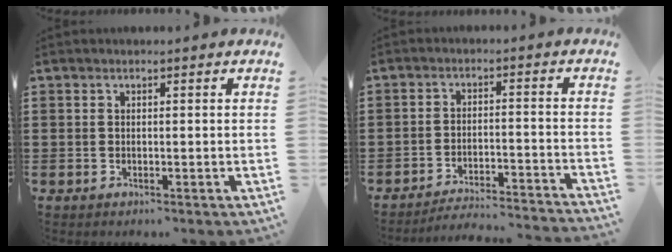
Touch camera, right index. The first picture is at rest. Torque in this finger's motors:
{"motor_torque": [0.04, 0.89, -1.05, -0.21]}